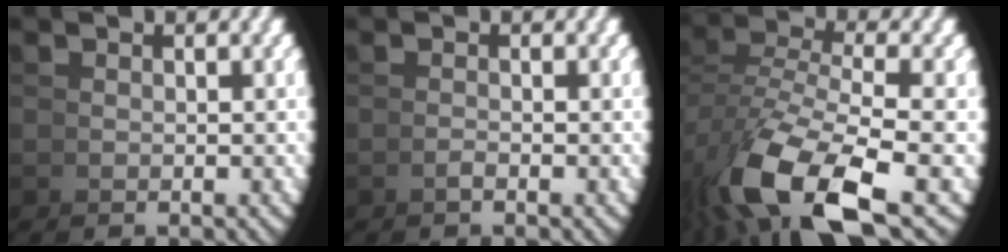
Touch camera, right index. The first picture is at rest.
{"total": 1.1, "force": [-0.5, -1.0, -0.2], "torque": [0.006, 0.005, -0.011]}
{"total": 7.9, "force": [-3.7, 3.2, 6.2], "torque": [-0.135, -0.038, -0.036]}